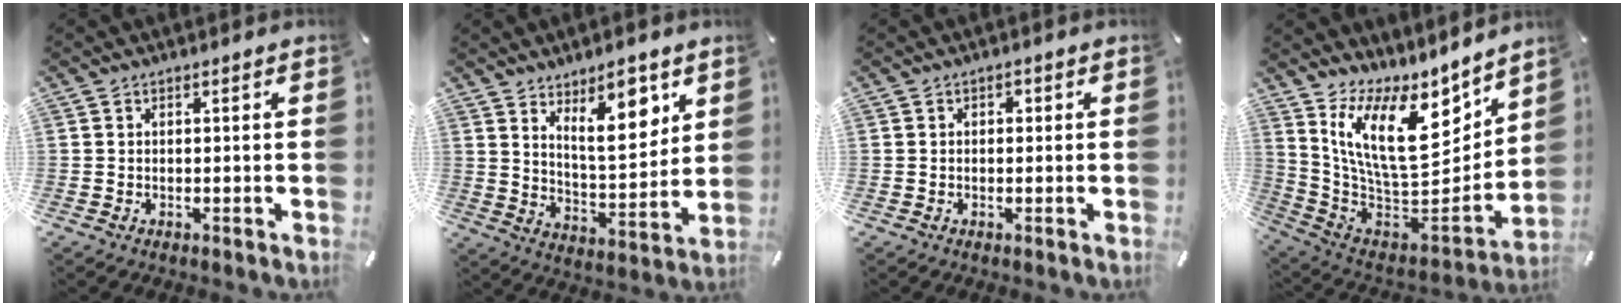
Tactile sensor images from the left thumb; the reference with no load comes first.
{"total": 12.6, "force": [8.2, 5.2, 8.0], "torque": [-0.104, -0.050, 0.138]}
{"total": 1.1, "force": [0.1, 0.9, 0.6], "torque": [-0.006, 0.002, -0.003]}
{"total": 19.4, "force": [8.0, 11.0, 13.9], "torque": [-0.270, -0.071, 0.147]}